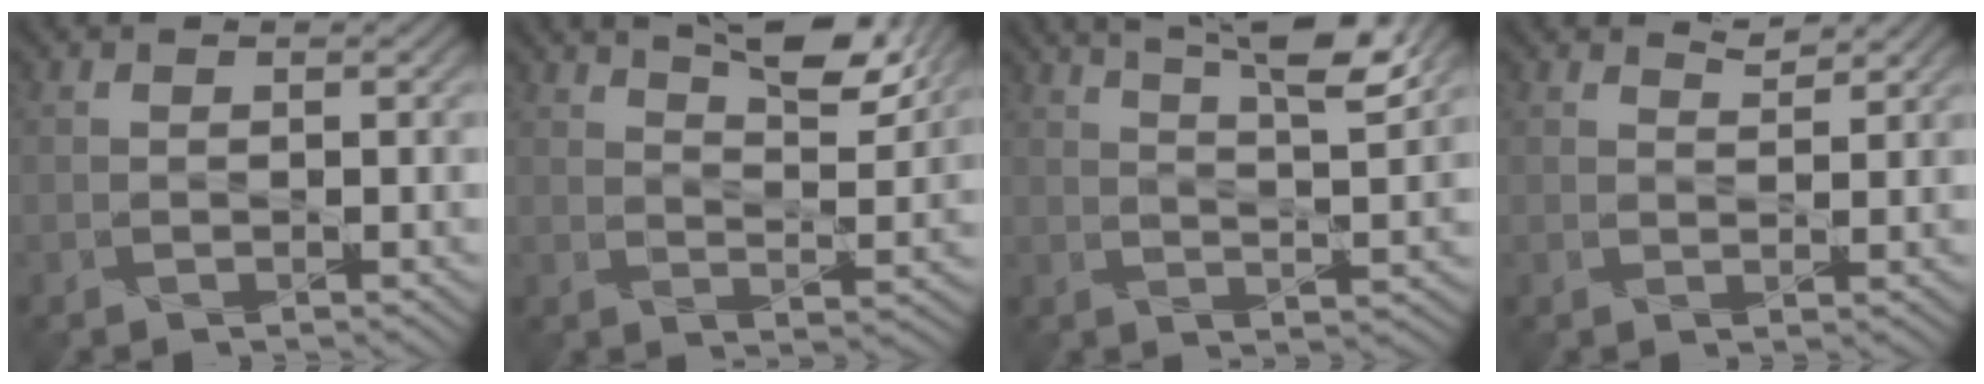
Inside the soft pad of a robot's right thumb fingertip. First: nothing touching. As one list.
[{"total": 10.1, "force": [7.2, 2.8, 6.5], "torque": [-0.093, -0.006, 0.111]}, {"total": 10.4, "force": [7.1, 2.0, 7.3], "torque": [-0.095, 0.003, 0.104]}, {"total": 1.8, "force": [1.8, 0.1, 0.0], "torque": [-0.005, -0.005, 0.034]}]